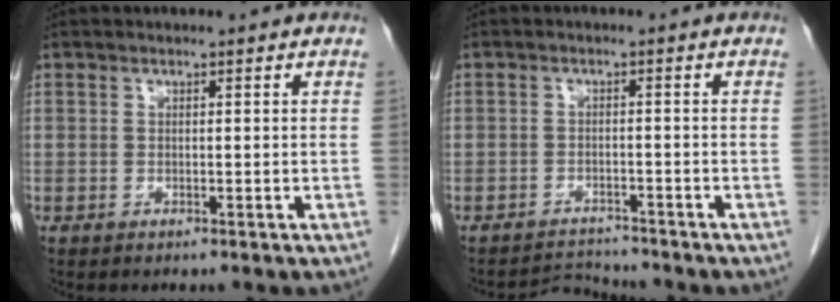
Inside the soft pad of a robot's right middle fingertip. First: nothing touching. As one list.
[{"total": 3.0, "force": [-2.7, -0.2, -1.3], "torque": [0.025, -0.006, -0.042]}]